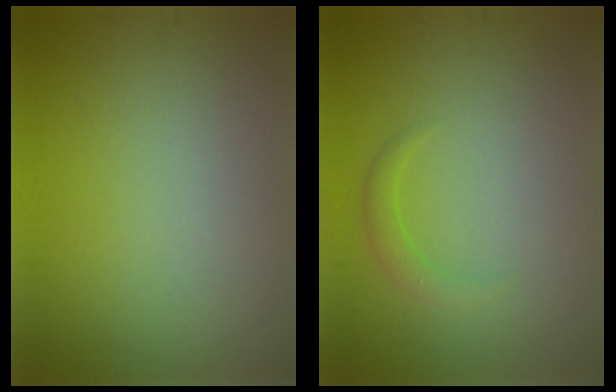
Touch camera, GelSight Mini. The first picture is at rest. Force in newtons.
{"total": 1.3, "press": 1.3, "slide": 0.1}